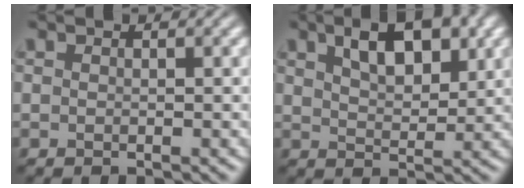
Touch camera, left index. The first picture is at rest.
{"total": 5.5, "force": [2.7, 2.6, 4.1], "torque": [-0.067, 0.005, 0.045]}